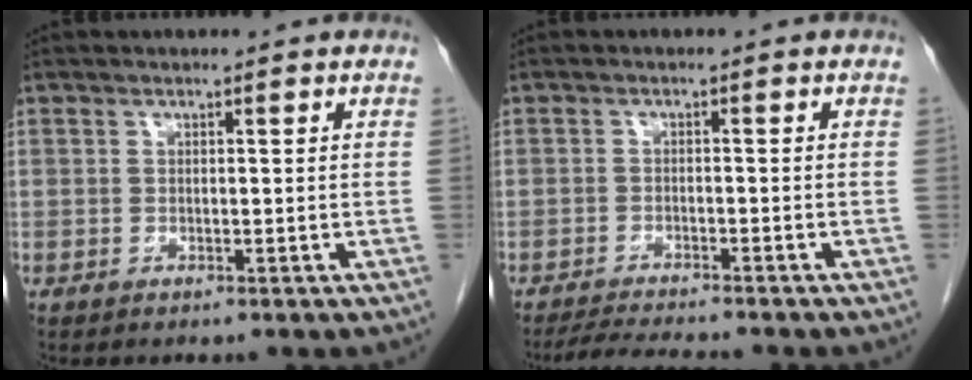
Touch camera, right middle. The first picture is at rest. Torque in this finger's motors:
{"motor_torque": [0.33, -0.29, 0.01, 0.01]}